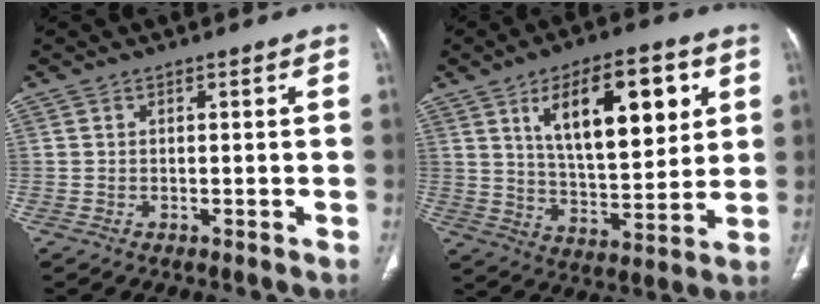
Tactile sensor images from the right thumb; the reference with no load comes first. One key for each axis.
{"total": 19.2, "fx": 7.3, "fy": 8.4, "fz": 15.7, "tx": -0.205, "ty": -0.025, "tz": 0.124}